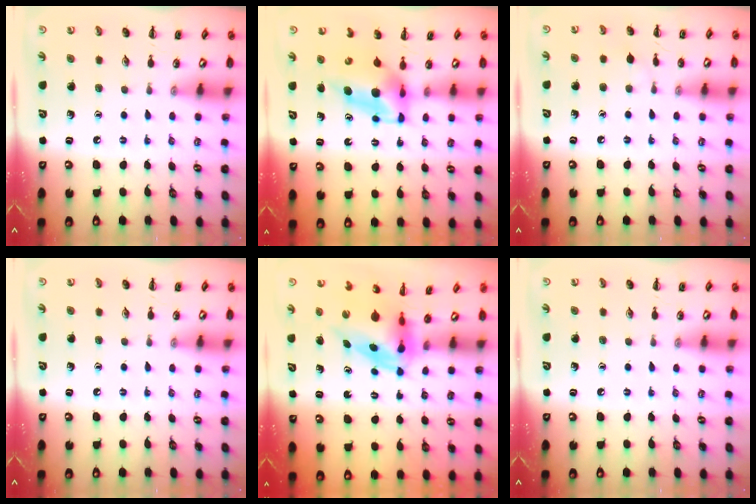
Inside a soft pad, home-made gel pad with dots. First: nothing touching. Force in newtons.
{"total": 5.4, "press": 5.3, "slide": 0.9}
{"total": 3.9, "press": 3.6, "slide": 1.5}
{"total": 0.0}
{"total": 3.9, "press": 3.8, "slide": 1.0}
{"total": 0.0}